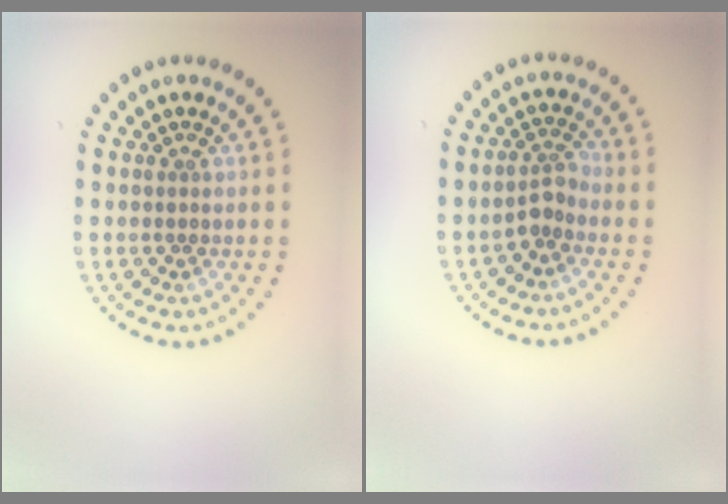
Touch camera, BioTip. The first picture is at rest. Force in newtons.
{"total": 1.9, "press": 1.4, "slide": 1.3}